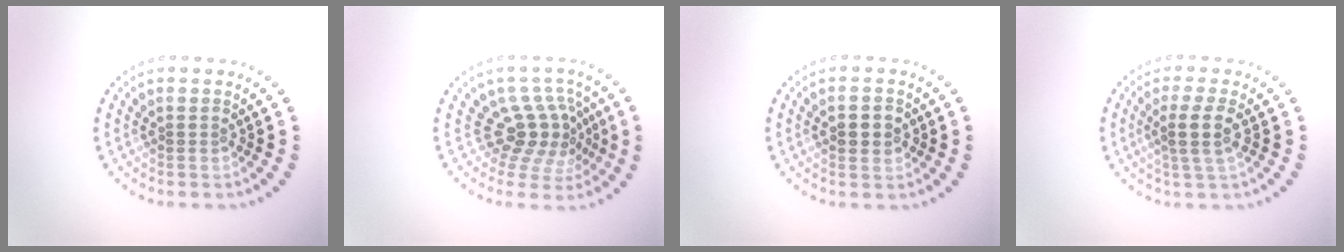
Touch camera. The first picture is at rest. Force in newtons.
{"total": 3.9, "press": 2.8, "slide": 2.7}
{"total": 2.9, "press": 2.9, "slide": 0.2}
{"total": 2.5, "press": 2.1, "slide": 1.4}